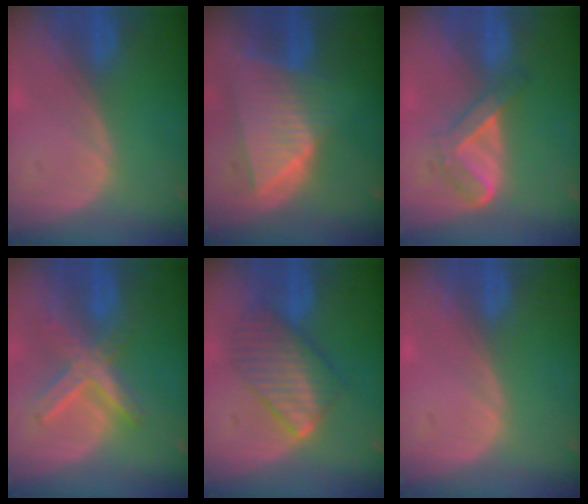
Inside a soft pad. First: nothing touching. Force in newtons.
{"total": 9.0, "press": 8.1, "slide": 3.9}
{"total": 5.6, "press": 4.7, "slide": 3.0}
{"total": 7.4, "press": 6.4, "slide": 3.7}
{"total": 7.7, "press": 7.7, "slide": 0.3}
{"total": 0.6, "press": 0.1, "slide": 0.6}